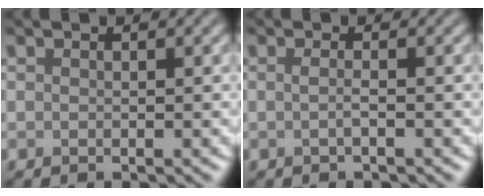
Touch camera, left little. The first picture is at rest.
{"total": 1.2, "force": [-0.7, 0.3, 1.0], "torque": [-0.013, -0.002, -0.016]}